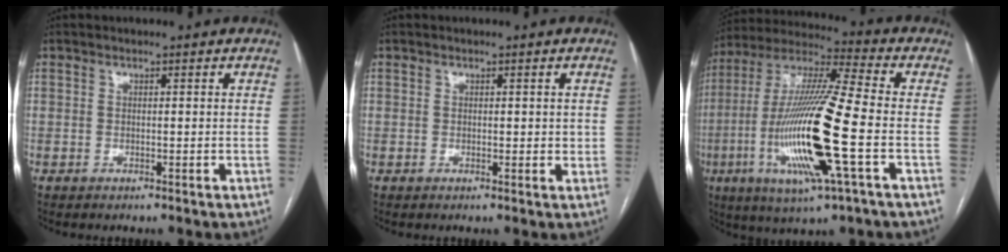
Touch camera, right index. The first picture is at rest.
{"total": 1.8, "force": [0.3, 1.2, 1.3], "torque": [-0.013, 0.000, 0.004]}
{"total": 20.6, "force": [-5.1, 1.2, 20.0], "torque": [-0.421, -0.022, -0.098]}